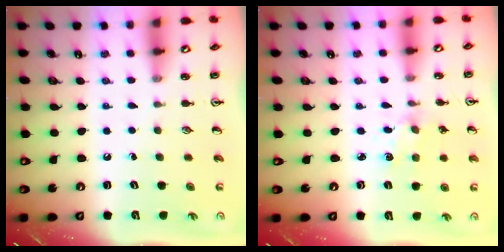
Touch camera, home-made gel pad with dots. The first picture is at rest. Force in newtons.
{"total": 2.1, "press": 2.0, "slide": 0.3}